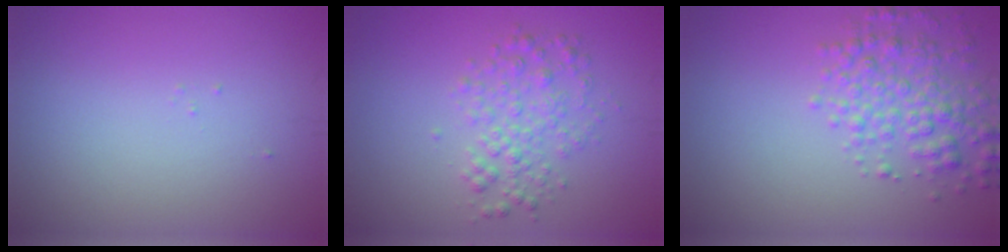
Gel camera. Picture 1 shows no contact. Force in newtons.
{"total": 3.0, "press": 3.0, "slide": 0.1}
{"total": 3.8, "press": 3.8, "slide": 0.1}